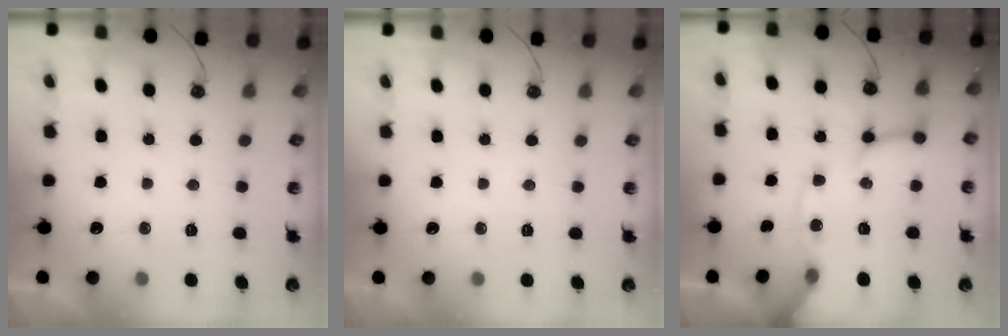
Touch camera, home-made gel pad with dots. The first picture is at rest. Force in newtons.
{"total": 0.0}
{"total": 12.6, "press": 12.5, "slide": 1.7}